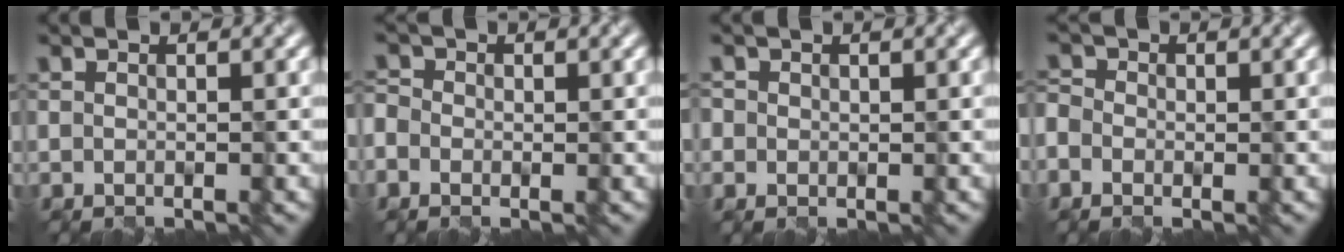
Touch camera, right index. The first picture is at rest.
{"total": 1.5, "force": [-0.9, 1.2, 0.4], "torque": [-0.017, 0.008, -0.016]}
{"total": 0.7, "force": [-0.1, 0.4, -0.6], "torque": [-0.001, 0.003, 0.004]}
{"total": 1.8, "force": [-1.0, 1.4, 0.6], "torque": [-0.022, 0.009, -0.018]}